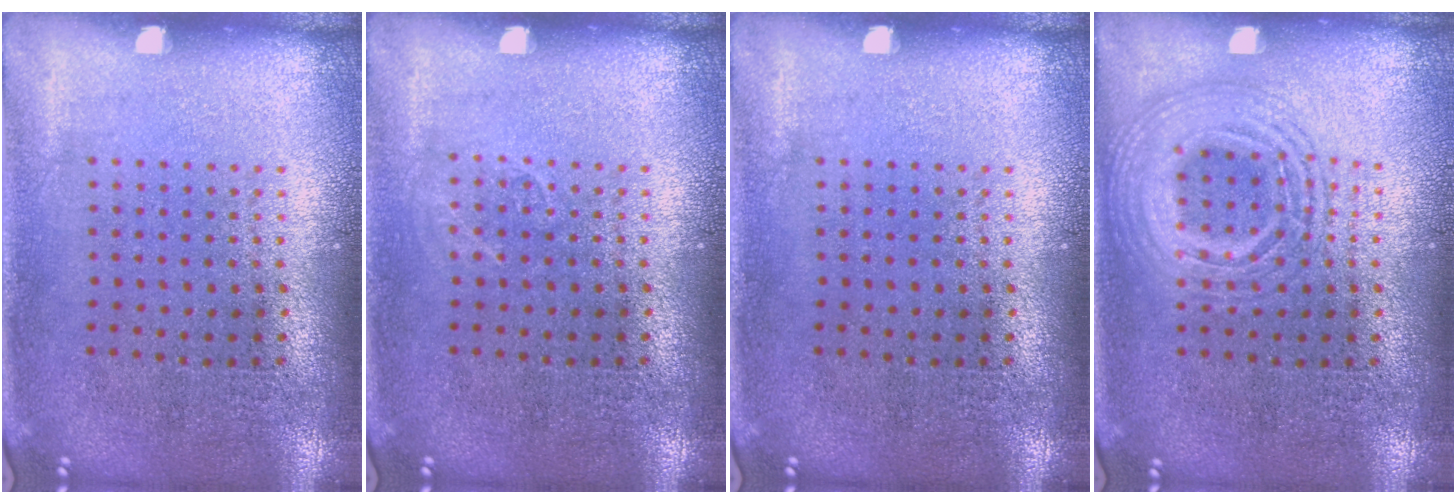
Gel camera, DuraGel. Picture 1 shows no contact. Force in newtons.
{"total": 0.8, "press": 0.8, "slide": 0.0}
{"total": 0.0}
{"total": 2.3, "press": 2.3, "slide": 0.3}